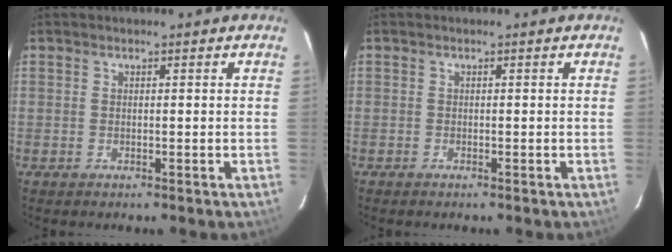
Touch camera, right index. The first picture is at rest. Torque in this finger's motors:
{"motor_torque": [-0.32, -0.07, -0.79, -0.18]}